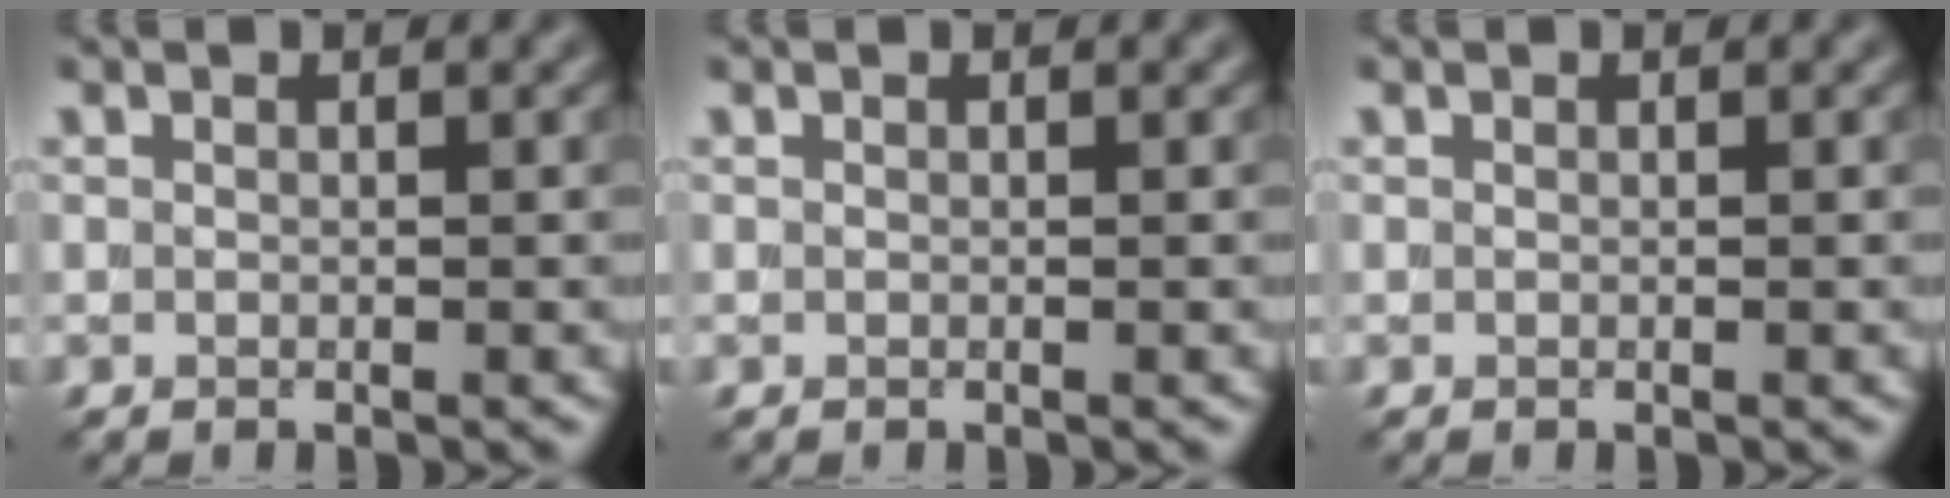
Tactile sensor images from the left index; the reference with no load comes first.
{"total": 0.0}
{"total": 0.0}